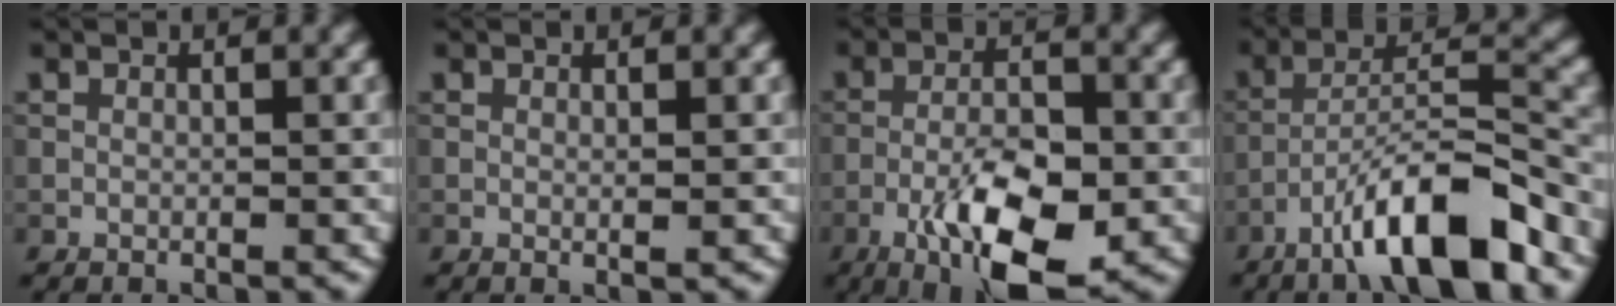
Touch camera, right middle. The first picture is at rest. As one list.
[{"total": 0.6, "force": [0.1, 0.0, 0.6], "torque": [-0.007, -0.002, 0.001]}, {"total": 9.3, "force": [-4.2, 3.3, 7.6], "torque": [-0.135, -0.001, -0.075]}, {"total": 9.6, "force": [-6.1, 2.2, 7.1], "torque": [-0.117, 0.018, -0.106]}]